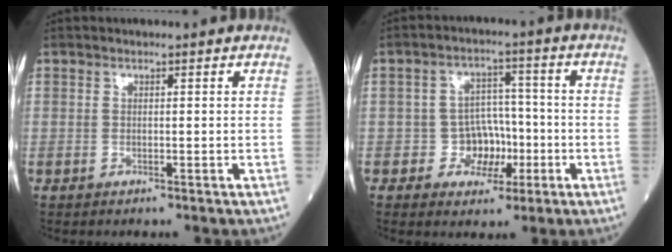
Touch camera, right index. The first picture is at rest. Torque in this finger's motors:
{"motor_torque": [0.22, -0.03, 0.08, 0.03]}